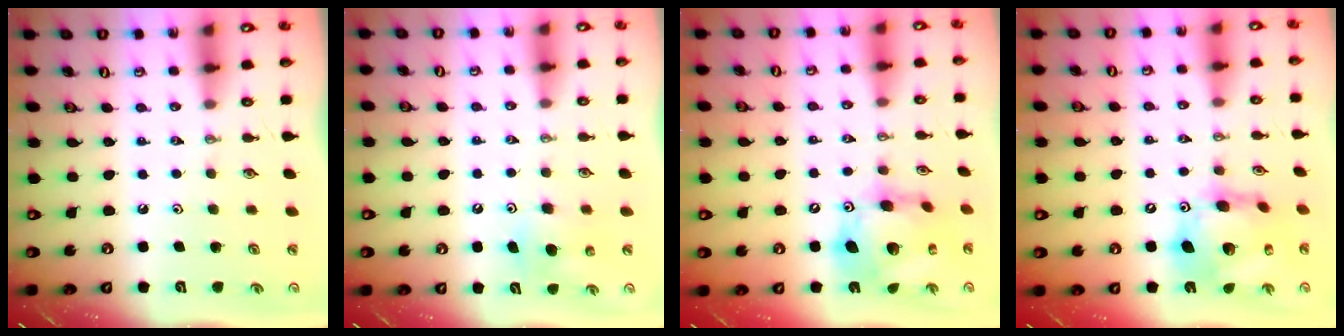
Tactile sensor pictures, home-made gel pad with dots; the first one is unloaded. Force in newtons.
{"total": 6.3, "press": 6.2, "slide": 0.6}
{"total": 17.4, "press": 17.3, "slide": 1.8}
{"total": 17.3, "press": 17.2, "slide": 1.8}